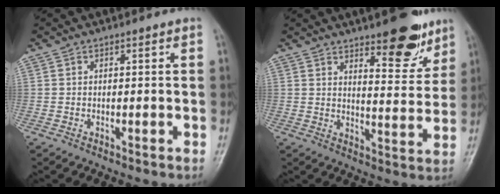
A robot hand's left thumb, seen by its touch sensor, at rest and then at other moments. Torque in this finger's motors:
{"motor_torque": [0.36, 0.14, 0.04, -0.35, 0.09]}